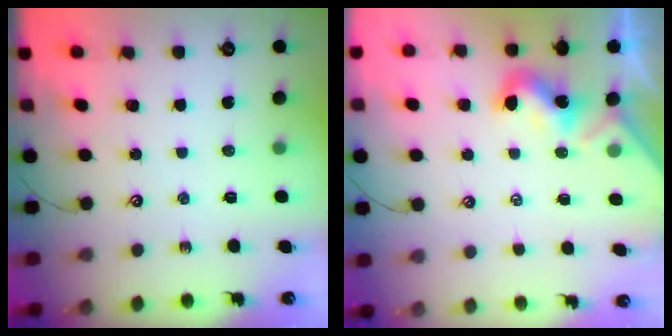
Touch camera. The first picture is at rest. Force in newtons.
{"total": 2.0, "press": 2.0, "slide": 0.5}